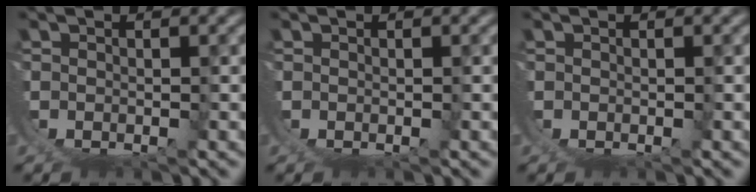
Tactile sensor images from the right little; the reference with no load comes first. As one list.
[{"total": 0.0}, {"total": 0.0}]